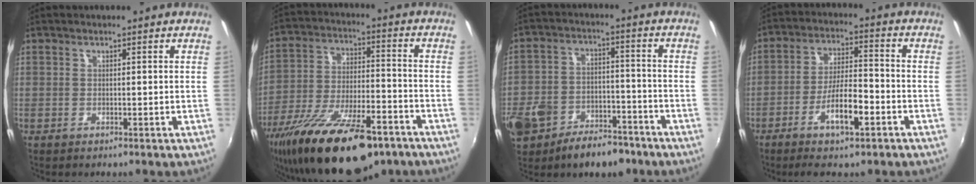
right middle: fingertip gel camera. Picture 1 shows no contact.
{"total": 24.1, "force": [-16.7, 8.2, 15.4], "torque": [-0.289, -0.043, -0.262]}
{"total": 17.1, "force": [-10.0, 10.6, 9.0], "torque": [-0.234, -0.006, -0.149]}
{"total": 8.9, "force": [-4.7, 1.7, 7.3], "torque": [-0.145, -0.001, -0.082]}